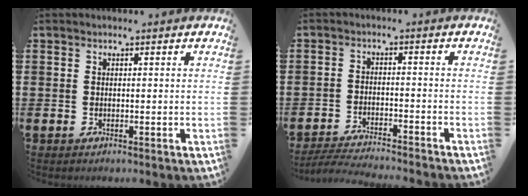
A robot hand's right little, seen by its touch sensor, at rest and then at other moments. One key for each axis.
{"total": 3.2, "fx": -3.1, "fy": -0.2, "fz": 0.6, "tx": -0.009, "ty": -0.001, "tz": -0.064}